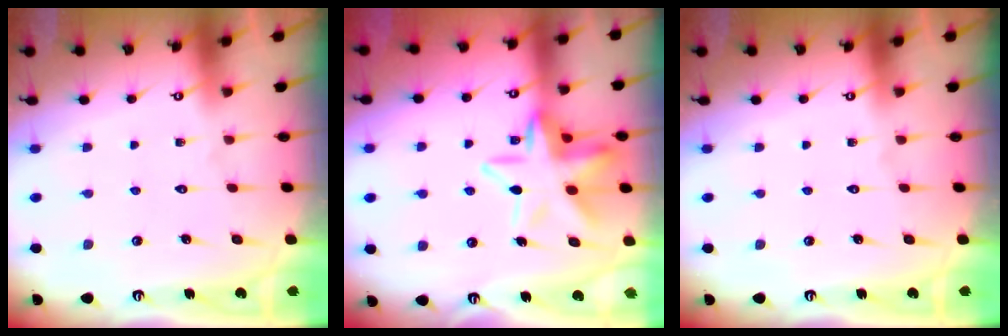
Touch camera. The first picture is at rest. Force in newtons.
{"total": 13.9, "press": 13.8, "slide": 1.6}
{"total": 0.0}